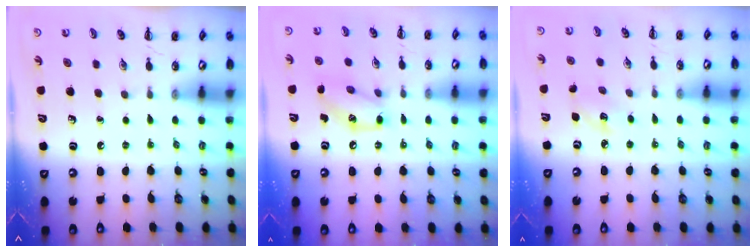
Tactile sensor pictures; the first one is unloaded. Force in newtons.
{"total": 11.1, "press": 11.0, "slide": 1.4}
{"total": 3.9, "press": 3.8, "slide": 1.2}